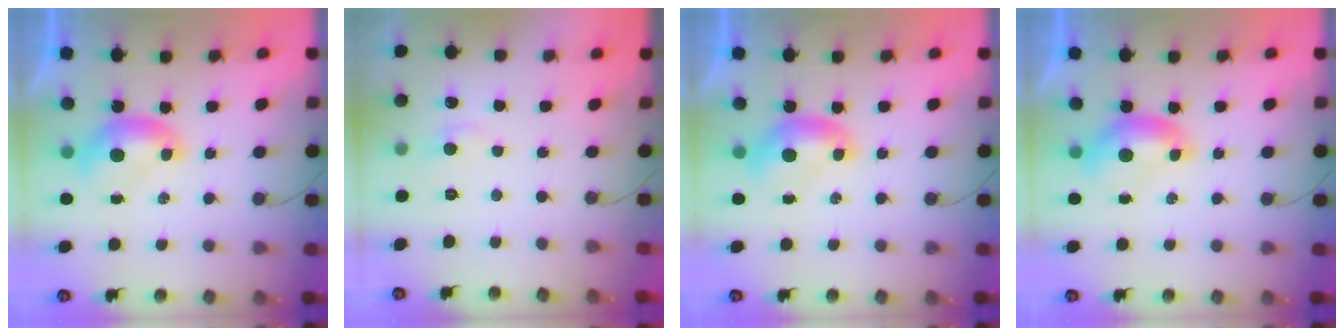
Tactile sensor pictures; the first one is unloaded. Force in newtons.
{"total": 1.2, "press": 0.8, "slide": 0.8}
{"total": 0.0}
{"total": 0.0}